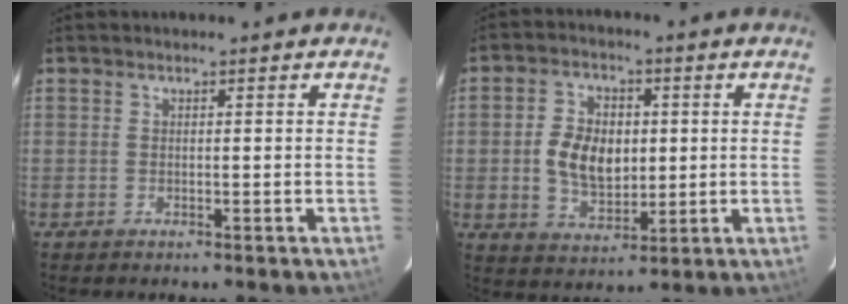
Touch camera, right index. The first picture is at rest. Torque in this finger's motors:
{"motor_torque": [0.11, -0.01, 0.15, 0.07]}